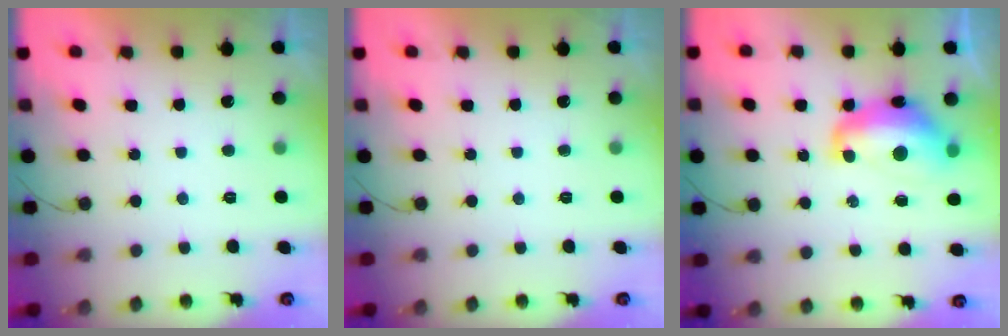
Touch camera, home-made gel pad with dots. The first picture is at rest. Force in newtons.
{"total": 0.0}
{"total": 12.9, "press": 12.8, "slide": 1.1}